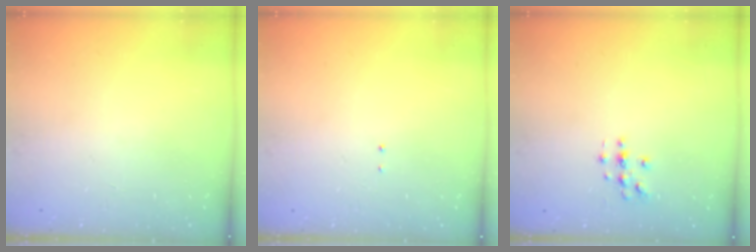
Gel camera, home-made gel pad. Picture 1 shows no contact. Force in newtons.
{"total": 1.3, "press": 1.2, "slide": 0.6}
{"total": 3.0, "press": 3.0, "slide": 0.3}